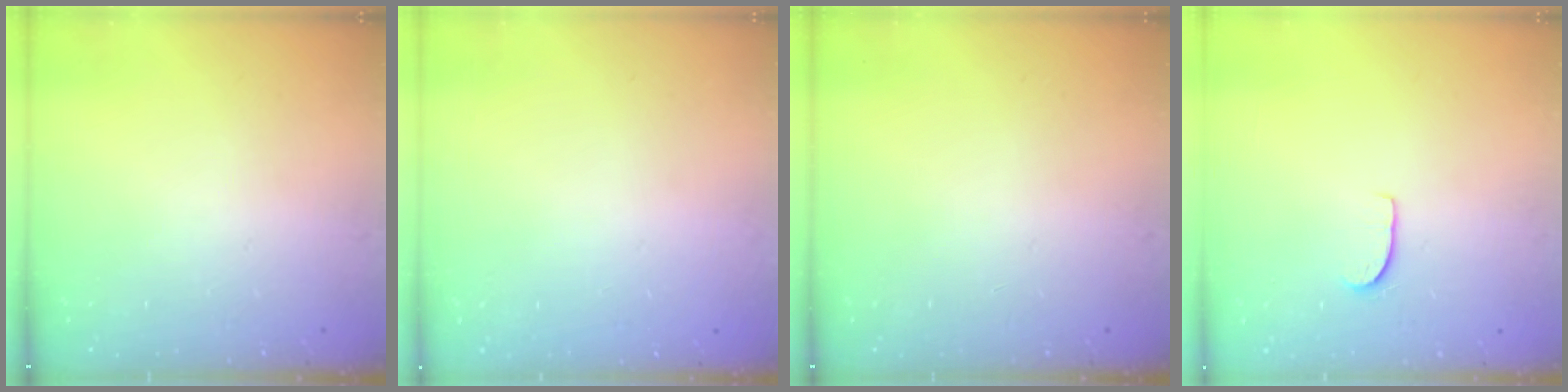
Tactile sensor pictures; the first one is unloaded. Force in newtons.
{"total": 0.0}
{"total": 0.0}
{"total": 5.1, "press": 5.1, "slide": 0.4}